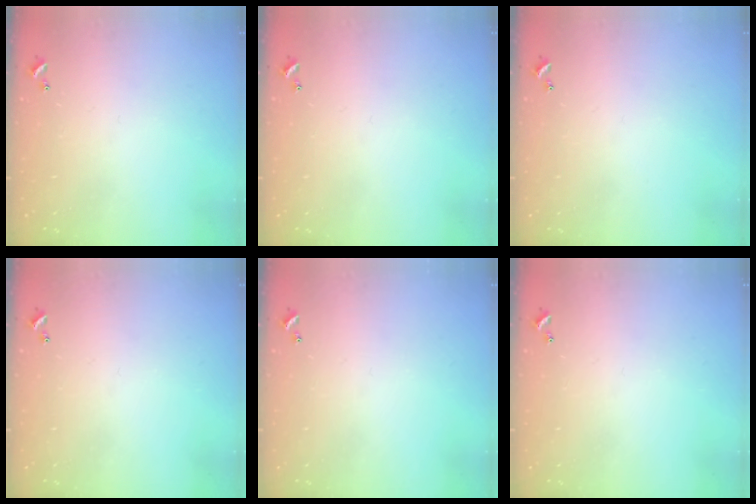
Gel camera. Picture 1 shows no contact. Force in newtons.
{"total": 0.0}
{"total": 0.0}
{"total": 0.0}
{"total": 0.0}
{"total": 0.0}